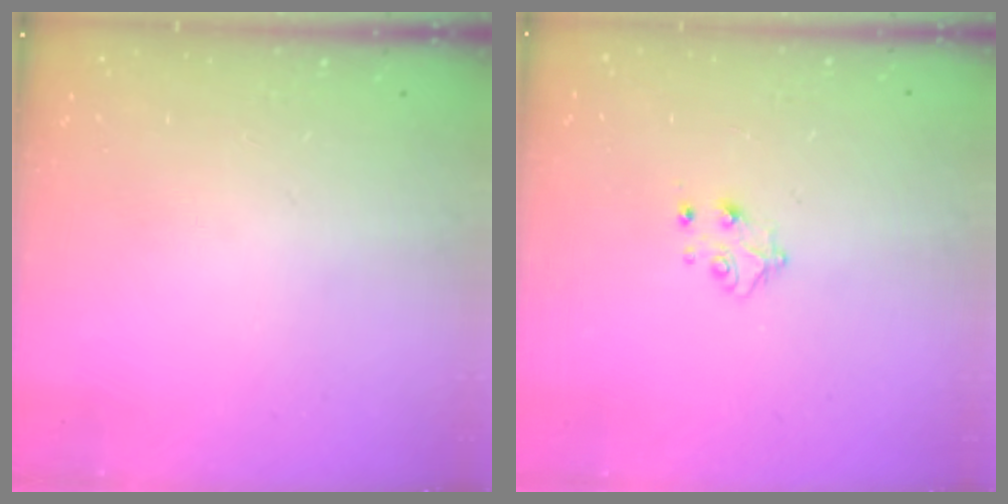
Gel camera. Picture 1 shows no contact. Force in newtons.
{"total": 4.4, "press": 4.4, "slide": 0.5}